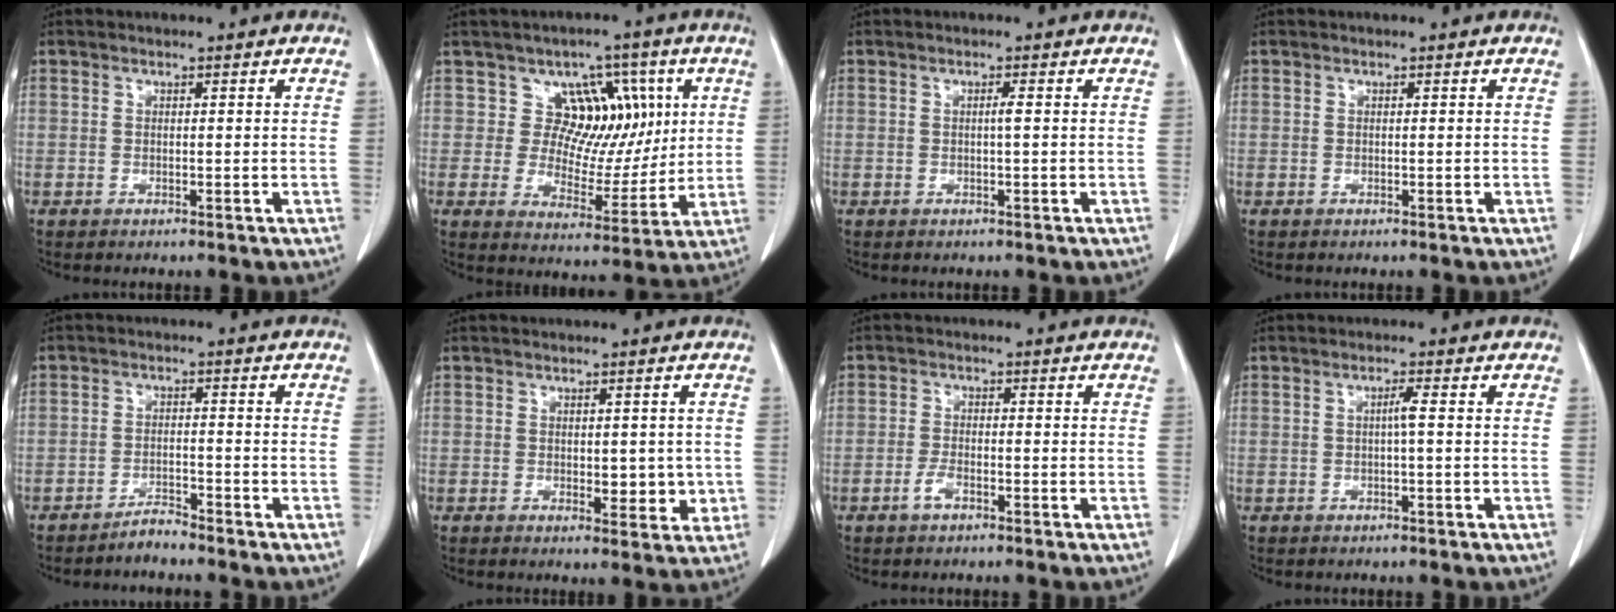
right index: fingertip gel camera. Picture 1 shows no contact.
{"total": 9.5, "force": [3.3, 7.2, 5.2], "torque": [-0.053, 0.021, 0.058]}
{"total": 0.8, "force": [0.0, -0.2, 0.8], "torque": [-0.013, 0.000, -0.002]}
{"total": 0.0}
{"total": 2.5, "force": [-2.4, 0.3, 0.5], "torque": [-0.004, -0.004, -0.042]}
{"total": 4.2, "force": [-0.2, 2.3, 3.5], "torque": [-0.036, -0.005, 0.004]}
{"total": 2.4, "force": [-1.5, 0.9, 1.7], "torque": [-0.036, 0.002, -0.029]}
{"total": 1.5, "force": [0.0, -0.2, 1.5], "torque": [-0.028, 0.002, 0.000]}